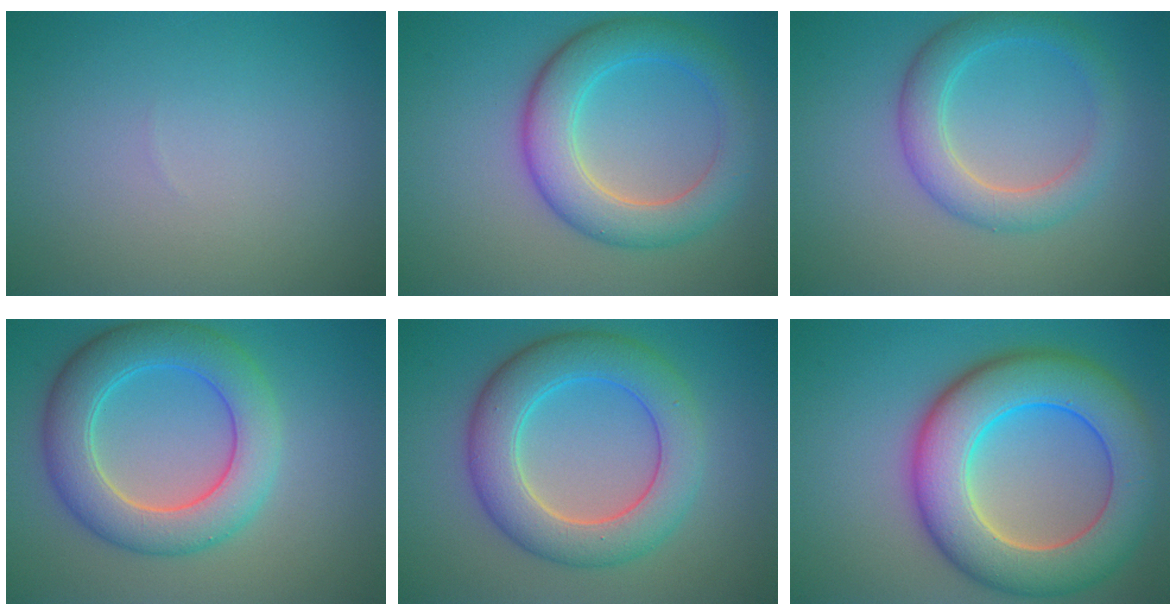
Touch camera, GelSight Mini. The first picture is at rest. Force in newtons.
{"total": 6.2, "press": 6.2, "slide": 0.1}
{"total": 4.0, "press": 4.0, "slide": 0.3}
{"total": 7.2, "press": 7.2, "slide": 0.4}
{"total": 7.3, "press": 7.3, "slide": 0.5}
{"total": 10.9, "press": 10.9, "slide": 0.7}